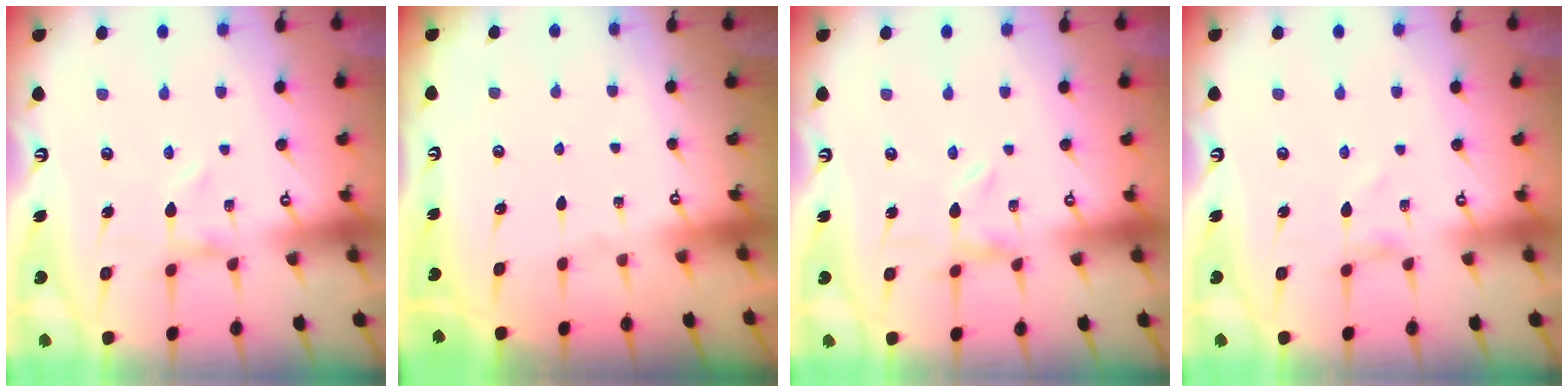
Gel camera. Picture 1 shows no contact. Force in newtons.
{"total": 0.0}
{"total": 0.0}
{"total": 0.0}